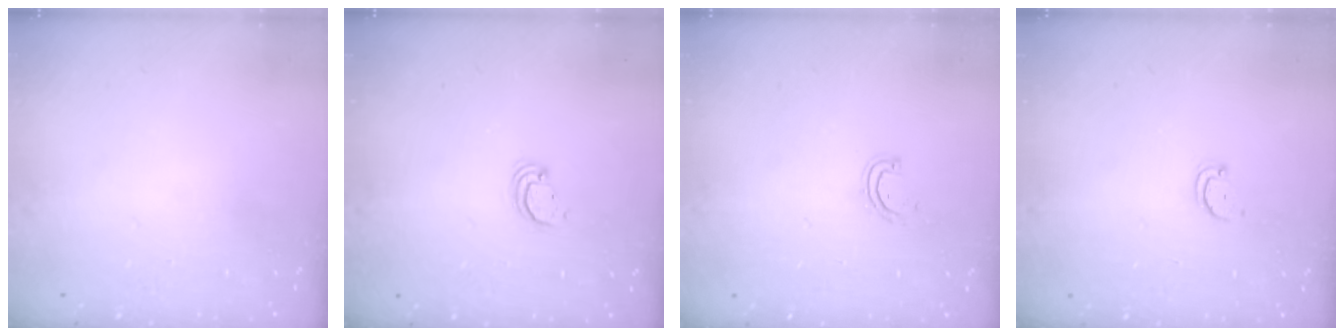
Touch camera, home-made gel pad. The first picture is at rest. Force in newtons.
{"total": 2.9, "press": 2.9, "slide": 0.1}
{"total": 3.3, "press": 3.3, "slide": 0.2}
{"total": 2.5, "press": 2.4, "slide": 0.4}